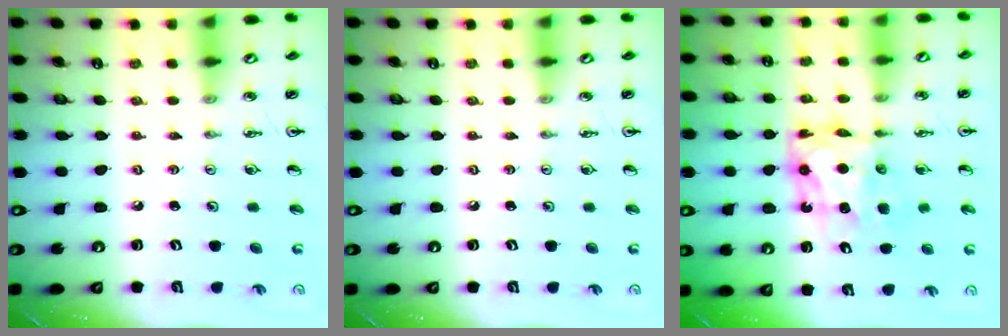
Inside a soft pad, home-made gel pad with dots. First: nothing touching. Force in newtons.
{"total": 0.0}
{"total": 7.7, "press": 7.7, "slide": 0.2}